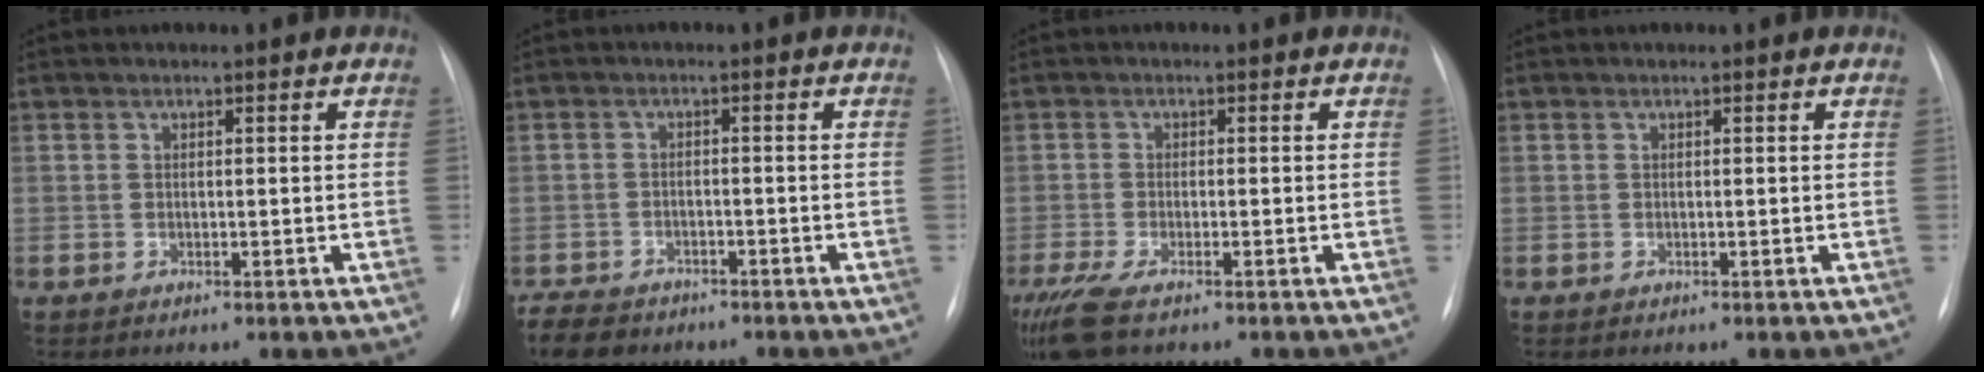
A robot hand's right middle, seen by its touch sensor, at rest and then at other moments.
{"total": 7.1, "force": [-5.9, 3.3, 2.2], "torque": [-0.039, -0.010, -0.095]}
{"total": 7.3, "force": [-5.2, 1.8, 4.8], "torque": [-0.098, -0.021, -0.089]}
{"total": 0.0}